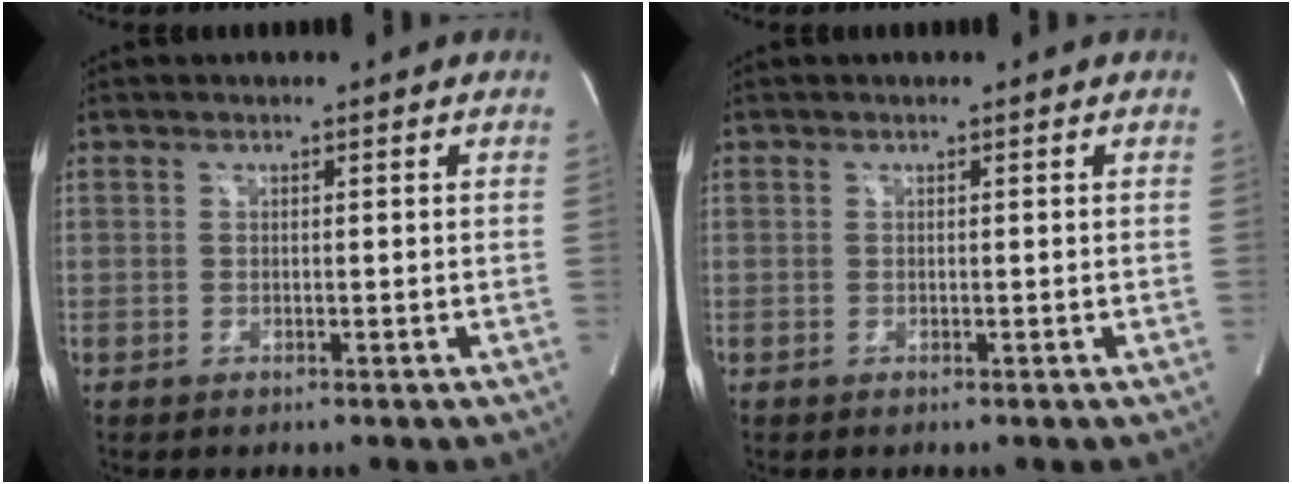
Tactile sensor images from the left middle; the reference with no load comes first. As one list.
[{"total": 0.0}]